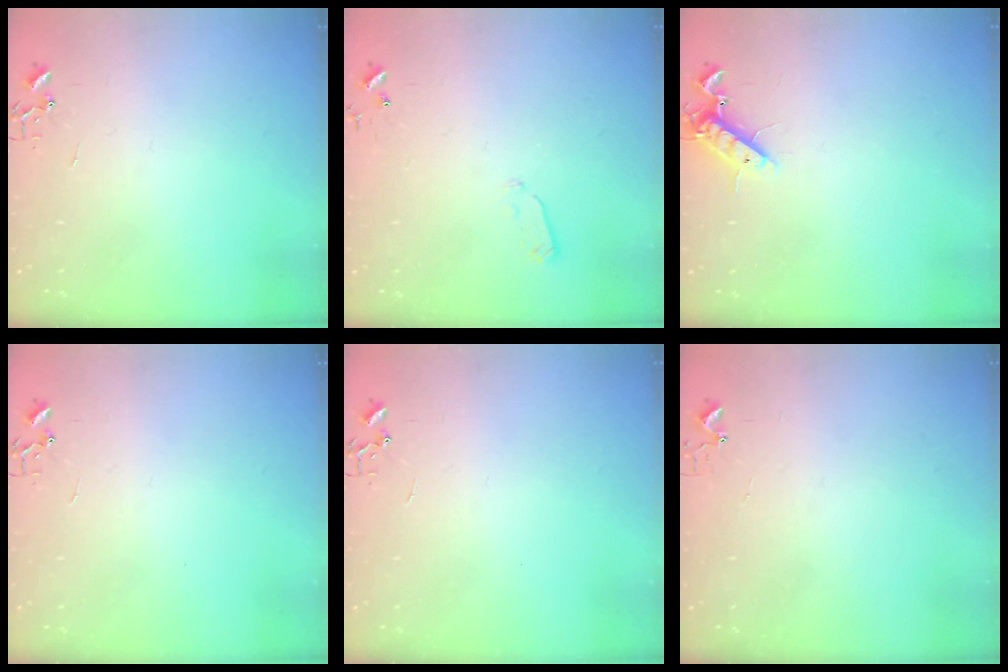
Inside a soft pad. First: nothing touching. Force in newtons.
{"total": 4.0, "press": 3.9, "slide": 0.9}
{"total": 10.0, "press": 9.8, "slide": 1.5}
{"total": 0.0}
{"total": 0.0}
{"total": 3.7, "press": 3.7, "slide": 0.2}